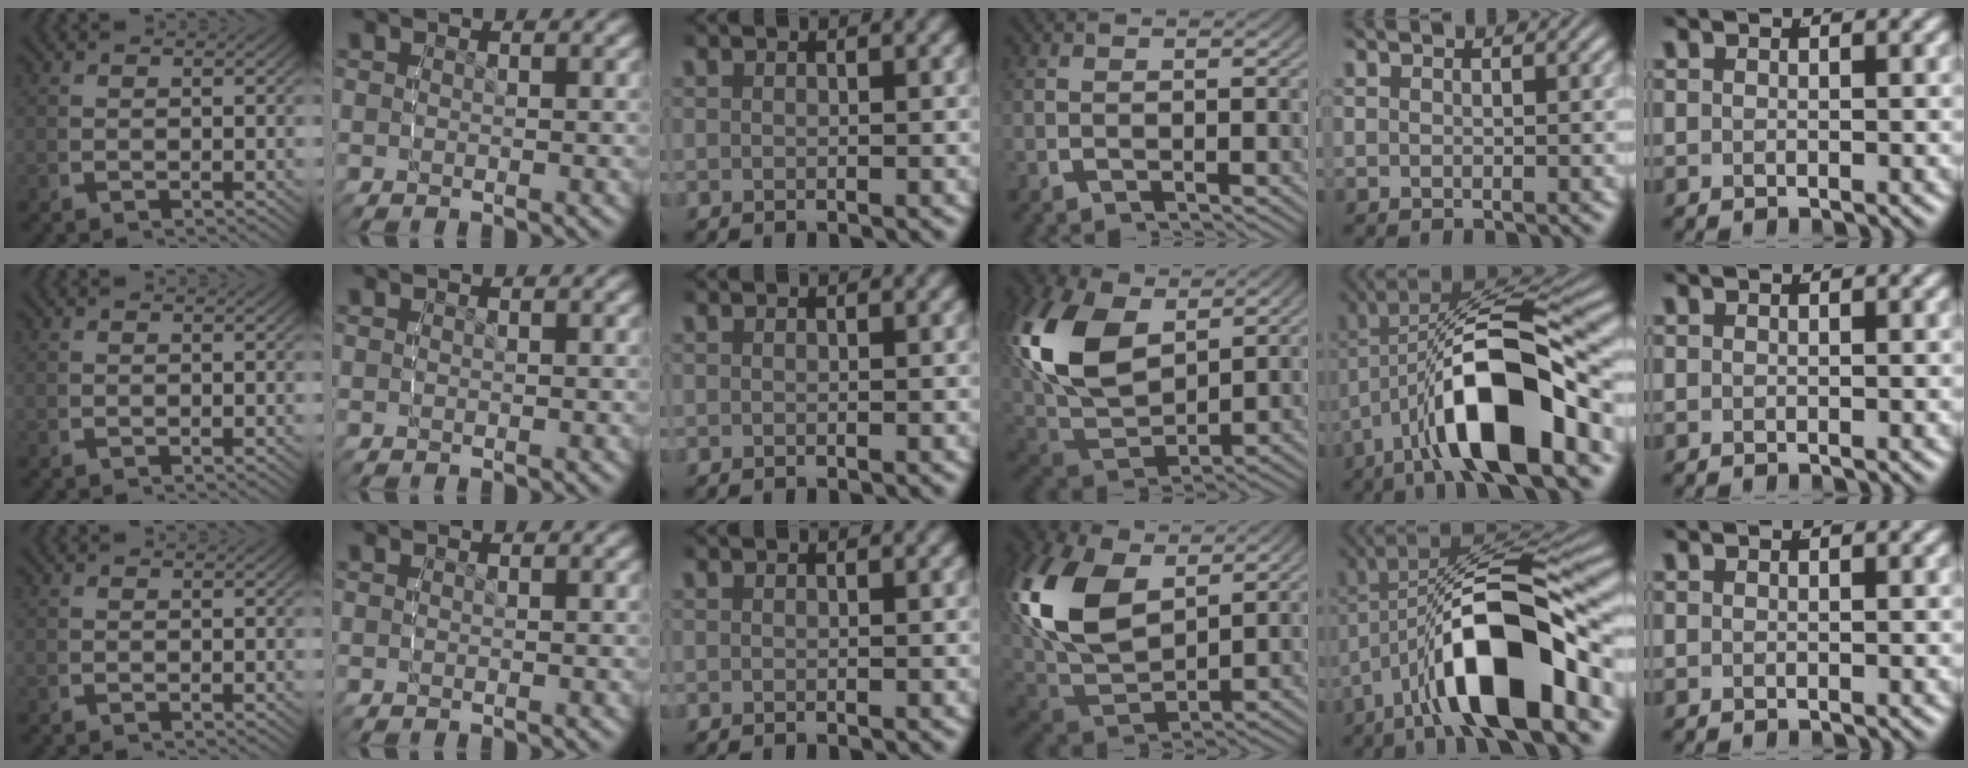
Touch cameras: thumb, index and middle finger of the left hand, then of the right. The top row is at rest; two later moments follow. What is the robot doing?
{"motion": "lift_and_place", "object": "markers"}